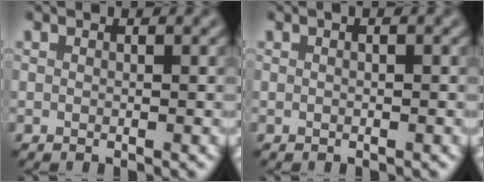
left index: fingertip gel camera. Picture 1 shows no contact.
{"total": 0.8, "force": [0.2, 0.2, 0.7], "torque": [-0.013, -0.004, 0.000]}